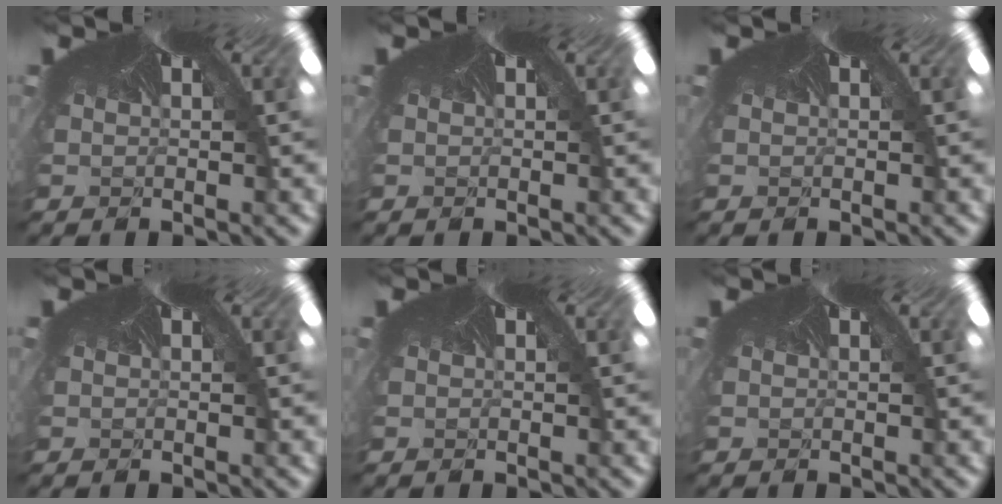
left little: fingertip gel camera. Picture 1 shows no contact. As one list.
[{"total": 0.0}, {"total": 0.0}, {"total": 0.0}, {"total": 0.0}, {"total": 0.0}]